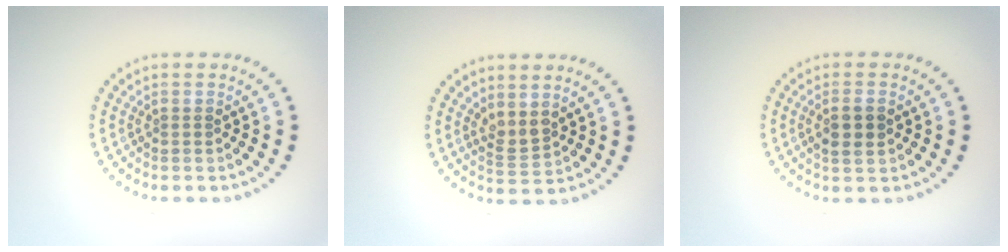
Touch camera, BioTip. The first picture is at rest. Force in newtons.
{"total": 1.7, "press": 1.4, "slide": 0.9}
{"total": 2.2, "press": 2.2, "slide": 0.4}